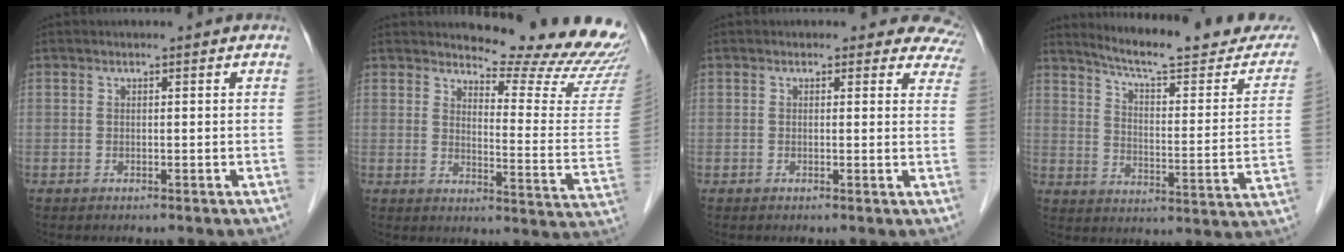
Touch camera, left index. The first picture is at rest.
{"total": 17.0, "force": [16.3, 1.1, 4.6], "torque": [-0.051, -0.122, 0.175]}
{"total": 6.9, "force": [5.9, 3.6, 0.2], "torque": [0.046, -0.011, 0.022]}
{"total": 21.0, "force": [19.3, 2.2, 8.1], "torque": [-0.109, -0.062, 0.246]}